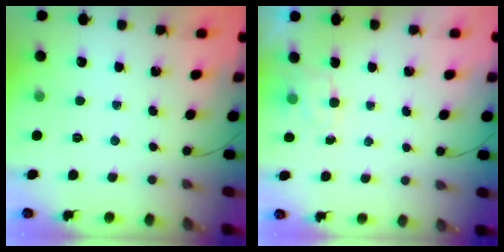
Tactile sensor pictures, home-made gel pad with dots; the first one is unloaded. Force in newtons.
{"total": 3.3, "press": 3.2, "slide": 0.8}